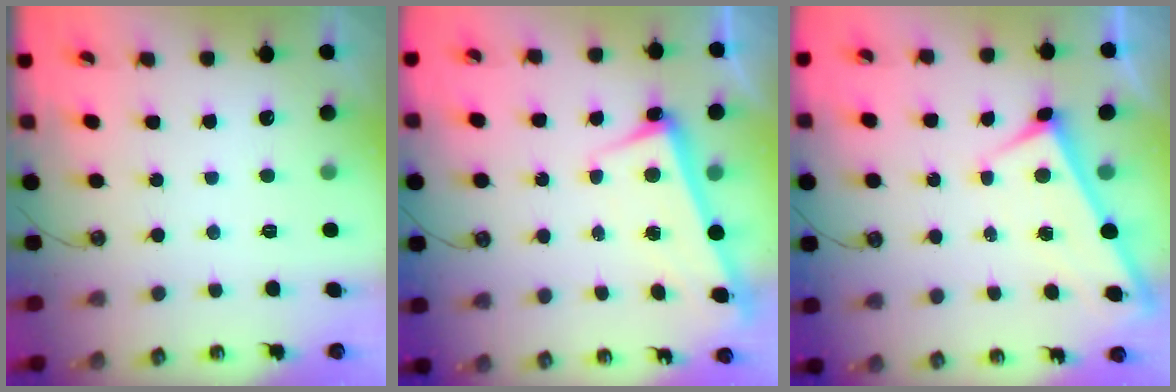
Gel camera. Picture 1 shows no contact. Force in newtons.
{"total": 2.8, "press": 2.6, "slide": 1.0}
{"total": 1.7, "press": 1.7, "slide": 0.2}